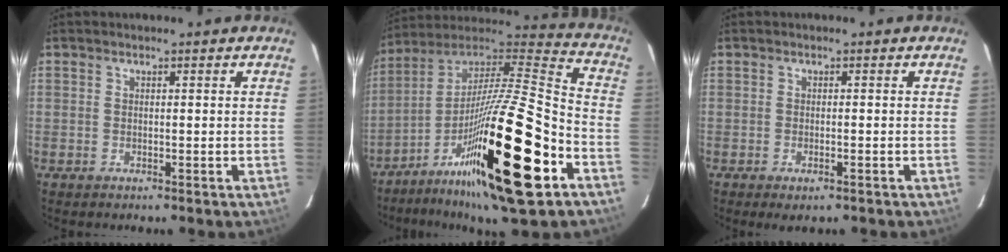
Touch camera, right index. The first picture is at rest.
{"total": 32.1, "force": [-15.8, 5.6, 27.3], "torque": [-0.466, -0.051, -0.275]}
{"total": 2.1, "force": [-1.4, 0.7, 1.5], "torque": [-0.027, -0.004, -0.020]}